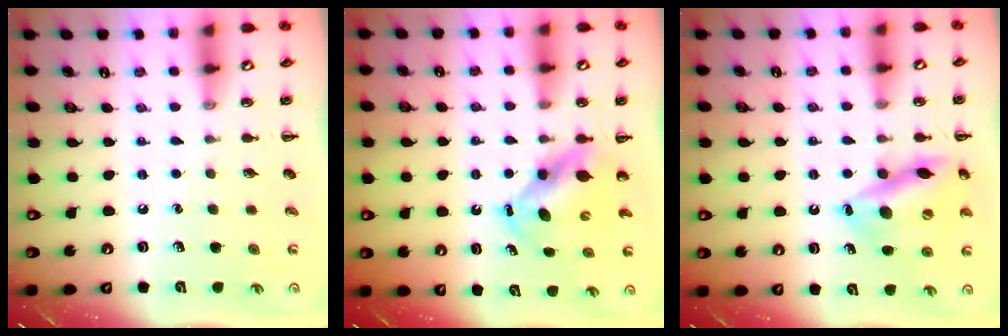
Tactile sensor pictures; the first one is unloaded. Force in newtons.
{"total": 5.9, "press": 5.8, "slide": 1.1}
{"total": 15.9, "press": 15.6, "slide": 2.9}